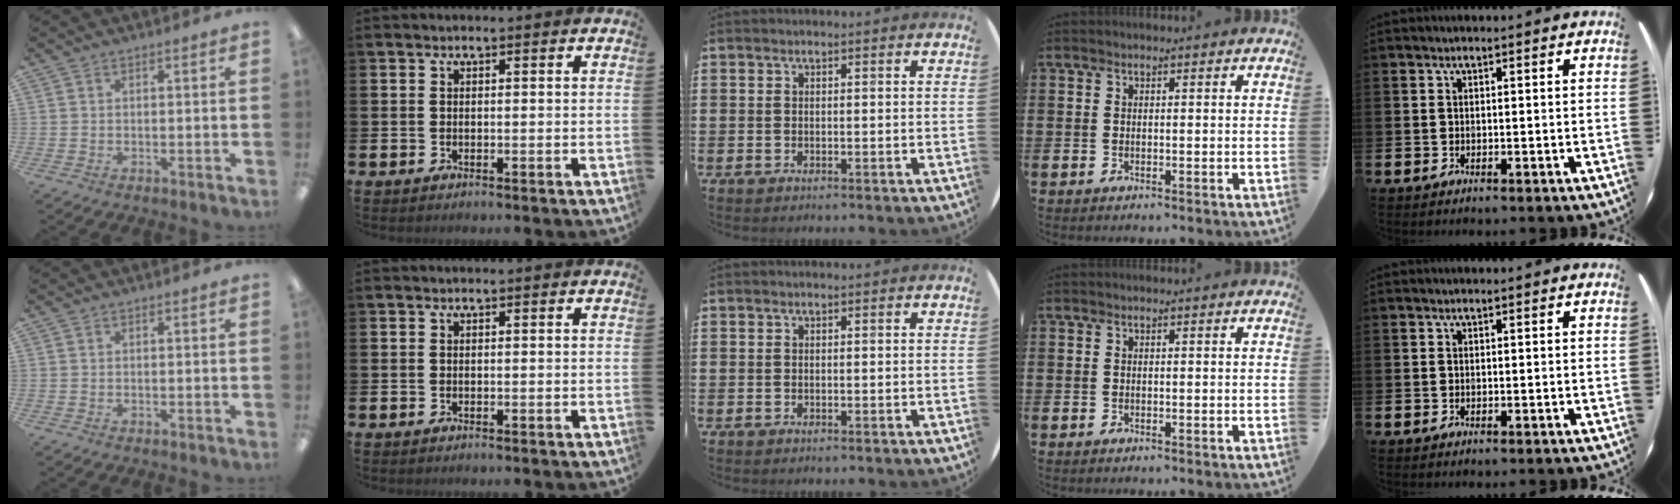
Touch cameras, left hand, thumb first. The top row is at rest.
{}